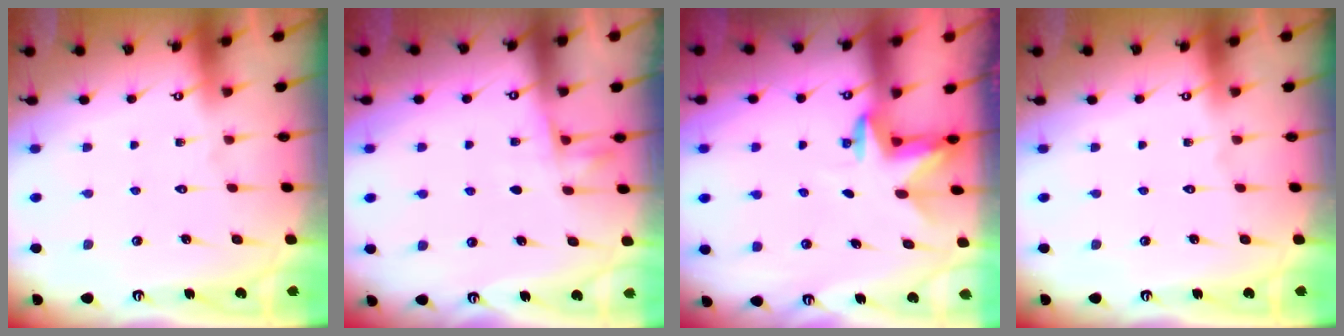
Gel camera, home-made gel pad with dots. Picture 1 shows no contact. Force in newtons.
{"total": 5.7, "press": 5.5, "slide": 1.3}
{"total": 2.9, "press": 2.9, "slide": 0.5}
{"total": 0.0}